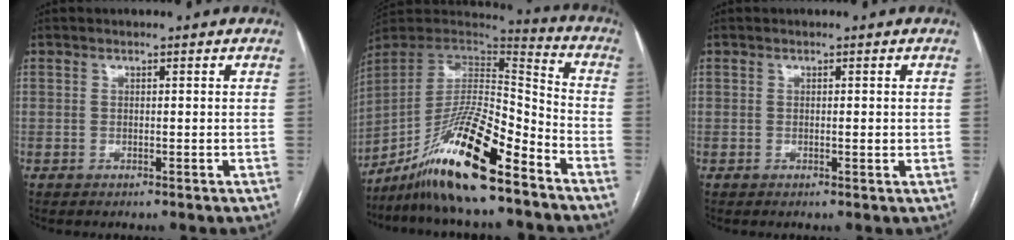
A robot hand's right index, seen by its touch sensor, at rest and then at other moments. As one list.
[{"total": 18.2, "force": [-12.3, 2.4, 13.2], "torque": [-0.267, -0.010, -0.222]}, {"total": 0.9, "force": [0.0, 0.2, 0.9], "torque": [-0.015, 0.000, 0.003]}]